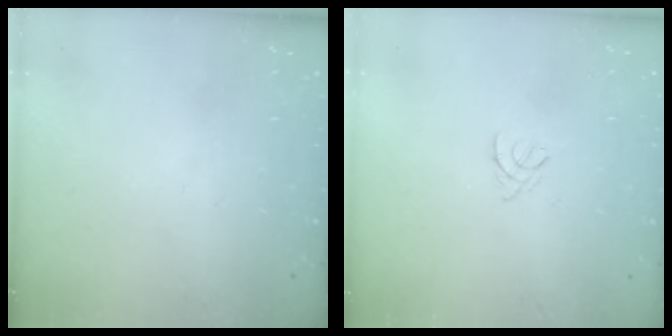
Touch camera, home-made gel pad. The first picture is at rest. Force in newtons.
{"total": 2.0, "press": 1.9, "slide": 0.5}